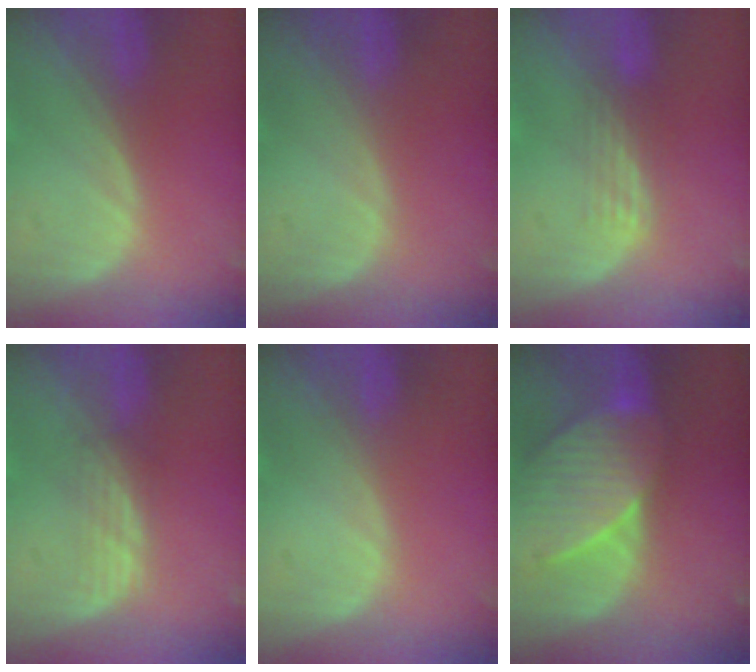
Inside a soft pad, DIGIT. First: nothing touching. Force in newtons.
{"total": 0.0}
{"total": 3.2, "press": 2.6, "slide": 1.8}
{"total": 2.7, "press": 2.5, "slide": 0.9}
{"total": 0.0}
{"total": 8.1, "press": 8.0, "slide": 0.9}